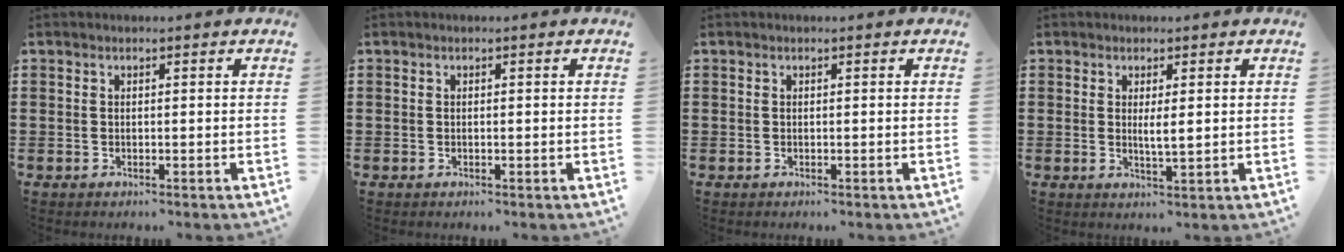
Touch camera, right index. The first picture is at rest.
{"total": 0.0}
{"total": 0.0}
{"total": 2.2, "force": [0.4, 0.3, 2.2], "torque": [-0.043, -0.002, 0.006]}